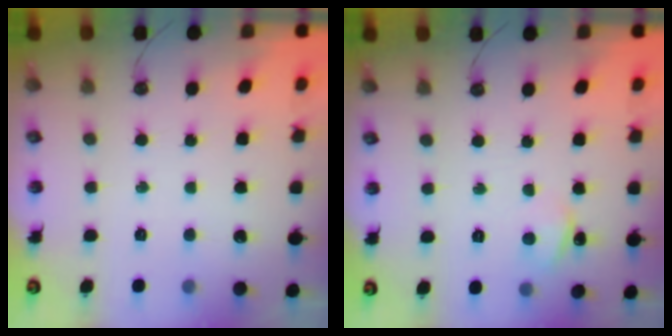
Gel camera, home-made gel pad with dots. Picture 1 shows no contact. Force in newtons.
{"total": 2.8, "press": 2.7, "slide": 0.4}